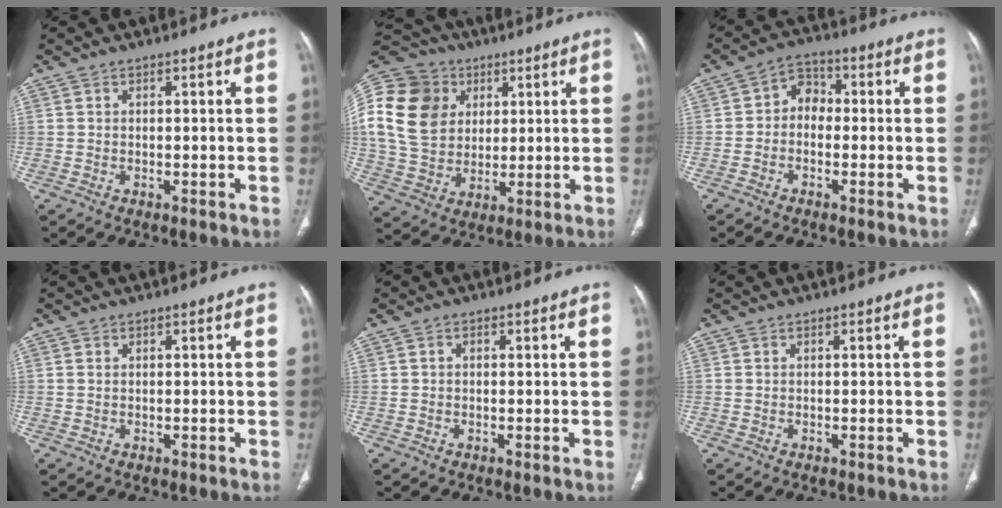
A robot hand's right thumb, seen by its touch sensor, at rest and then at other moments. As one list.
[{"total": 22.9, "force": [6.2, 18.1, 12.6], "torque": [-0.268, 0.028, 0.122]}, {"total": 5.1, "force": [-0.6, 4.1, 3.0], "torque": [-0.027, 0.022, -0.027]}, {"total": 0.6, "force": [0.3, 0.4, 0.3], "torque": [-0.006, 0.000, 0.005]}, {"total": 0.6, "force": [0.1, 0.5, 0.3], "torque": [-0.004, 0.001, 0.000]}, {"total": 0.0}]